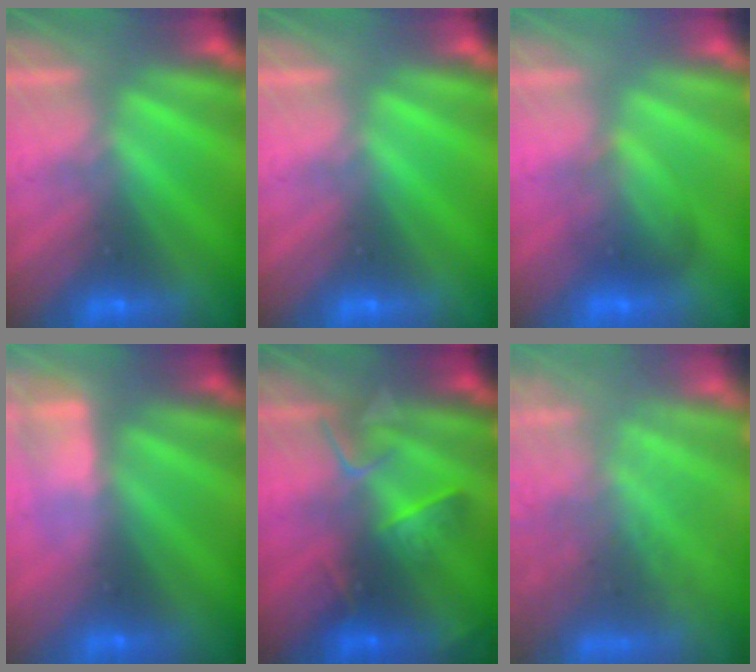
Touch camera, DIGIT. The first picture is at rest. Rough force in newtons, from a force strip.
{"total": 0.0}
{"total": 2.0}
{"total": 2.9}
{"total": 2.6}
{"total": 10.9}